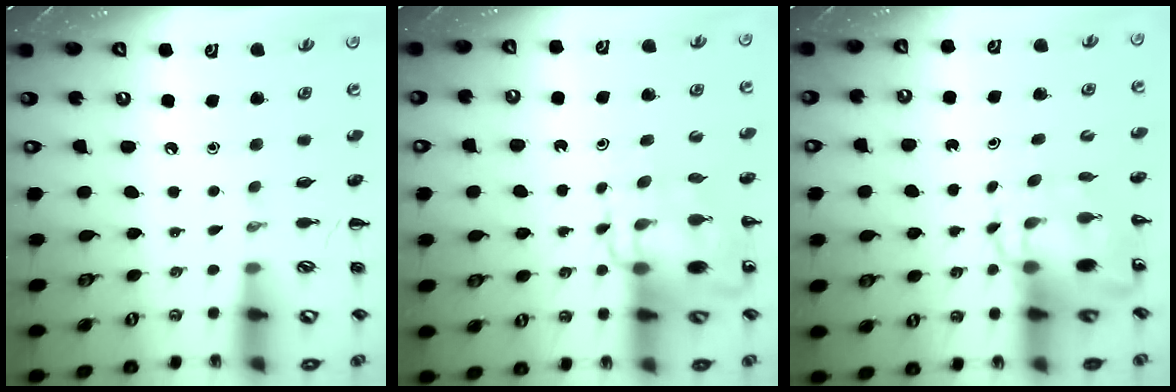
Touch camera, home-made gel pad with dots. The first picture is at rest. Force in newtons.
{"total": 10.7, "press": 10.3, "slide": 3.1}
{"total": 8.9, "press": 8.5, "slide": 2.7}